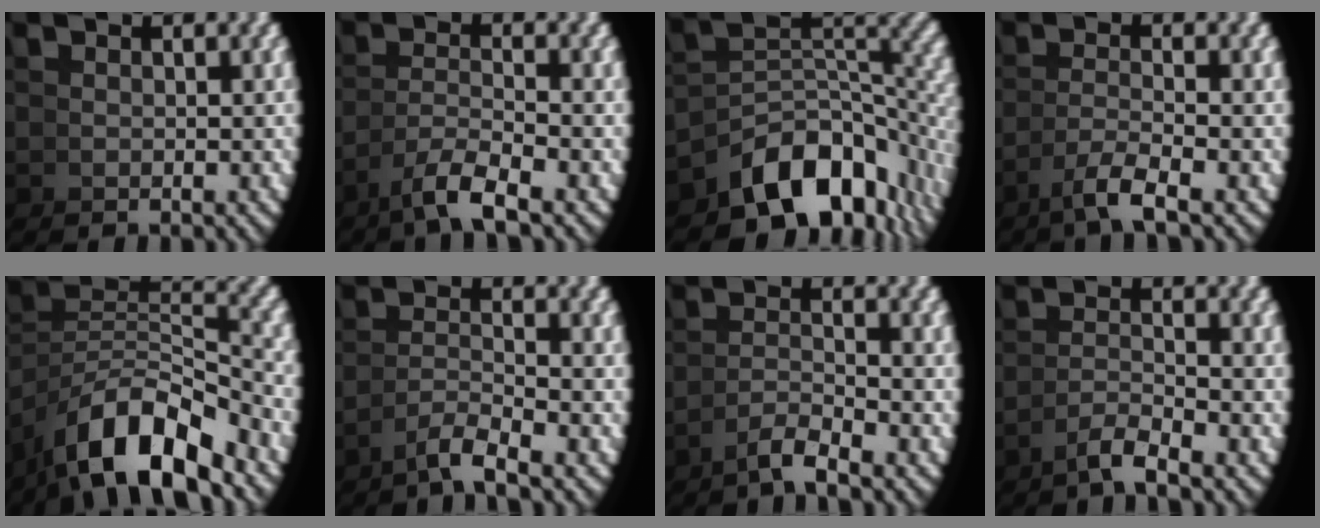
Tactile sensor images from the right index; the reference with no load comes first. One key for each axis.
{"total": 3.2, "fx": -1.9, "fy": 0.2, "fz": 2.6, "tx": -0.047, "ty": -0.006, "tz": -0.027}
{"total": 11.6, "fx": -5.4, "fy": 6.4, "fz": 8.0, "tx": -0.123, "ty": -0.043, "tz": -0.056}
{"total": 2.9, "fx": -1.5, "fy": -0.5, "fz": 2.4, "tx": -0.043, "ty": -0.005, "tz": -0.020}
{"total": 8.2, "fx": -2.4, "fy": 4.8, "fz": 6.1, "tx": -0.114, "ty": -0.026, "tz": -0.022}
{"total": 2.5, "fx": -1.9, "fy": -0.4, "fz": 1.7, "tx": -0.020, "ty": 0.002, "tz": -0.034}
{"total": 2.4, "fx": -1.9, "fy": -0.7, "fz": 1.3, "tx": -0.011, "ty": 0.005, "tz": -0.036}
{"total": 2.3, "fx": -1.7, "fy": -0.7, "fz": 1.4, "tx": -0.014, "ty": 0.004, "tz": -0.034}